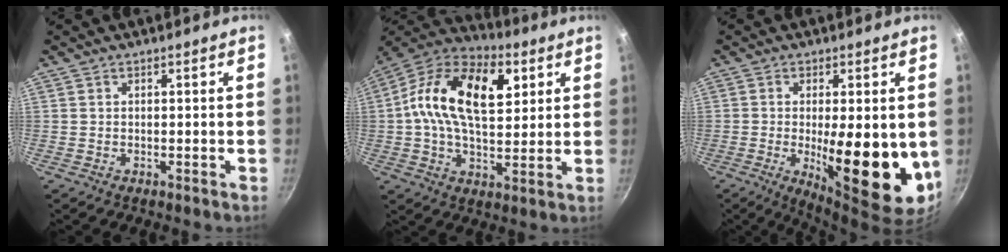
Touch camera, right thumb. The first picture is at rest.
{"total": 20.5, "force": [5.0, 11.7, 16.0], "torque": [-0.264, 0.010, 0.064]}
{"total": 16.3, "force": [-1.7, 5.3, 15.3], "torque": [-0.207, -0.014, -0.013]}